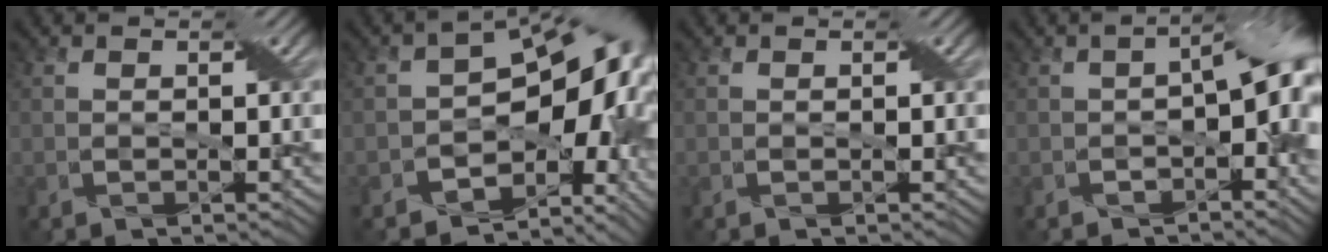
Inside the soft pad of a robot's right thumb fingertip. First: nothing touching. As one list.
[{"total": 14.7, "force": [-1.4, 9.6, 11.1], "torque": [-0.127, -0.032, -0.006]}, {"total": 0.0}, {"total": 7.6, "force": [-1.2, 3.9, 6.5], "torque": [-0.084, -0.010, -0.023]}]